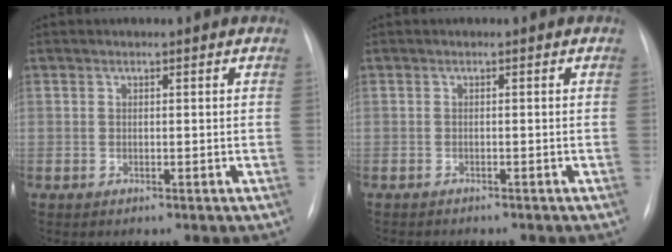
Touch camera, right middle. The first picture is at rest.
{"total": 3.7, "force": [-3.2, 0.8, 1.5], "torque": [-0.018, -0.005, -0.036]}